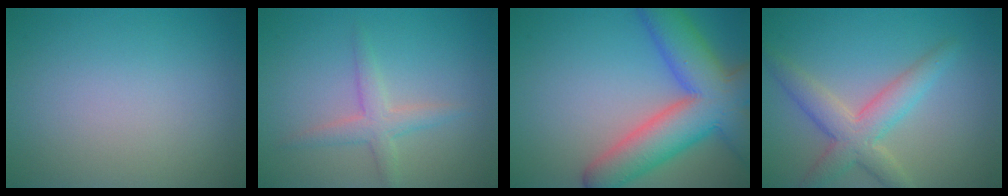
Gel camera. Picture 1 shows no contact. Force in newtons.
{"total": 2.5, "press": 2.5, "slide": 0.1}
{"total": 10.4, "press": 10.4, "slide": 0.4}
{"total": 4.6, "press": 4.6, "slide": 0.4}